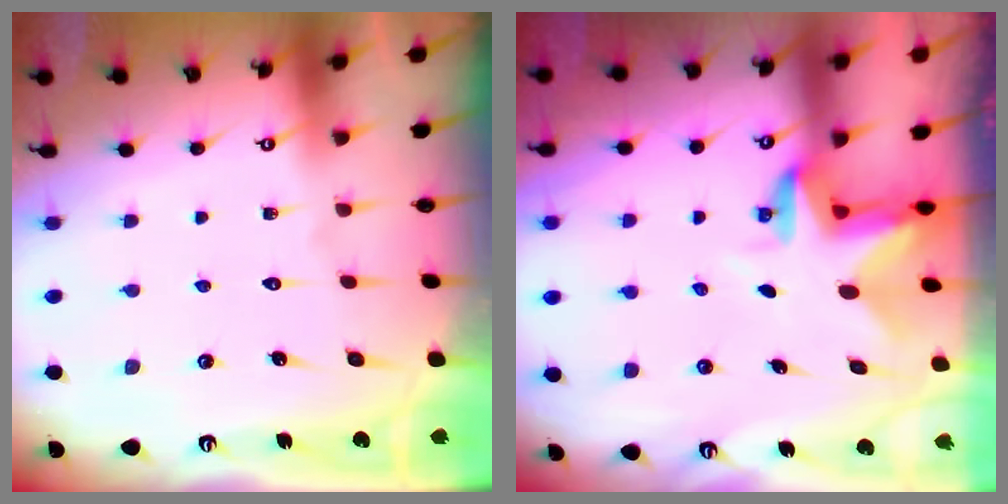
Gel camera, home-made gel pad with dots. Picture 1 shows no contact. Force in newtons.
{"total": 3.1, "press": 3.1, "slide": 0.5}